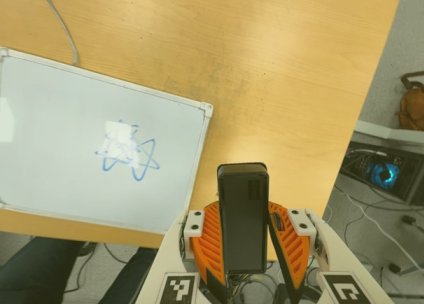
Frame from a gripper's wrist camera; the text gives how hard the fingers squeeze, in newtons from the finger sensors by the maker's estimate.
{"total": 5.0, "left": 4.6, "right": 5.4}